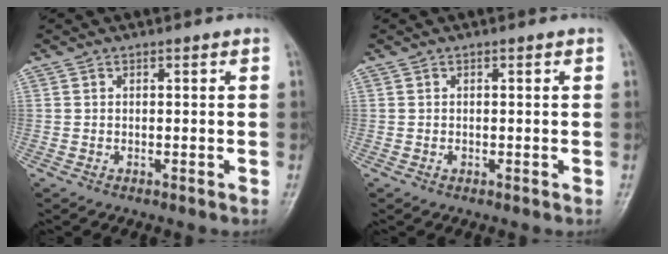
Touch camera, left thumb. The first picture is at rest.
{"total": 0.5, "force": [-0.1, 0.4, 0.3], "torque": [-0.003, 0.001, -0.003]}